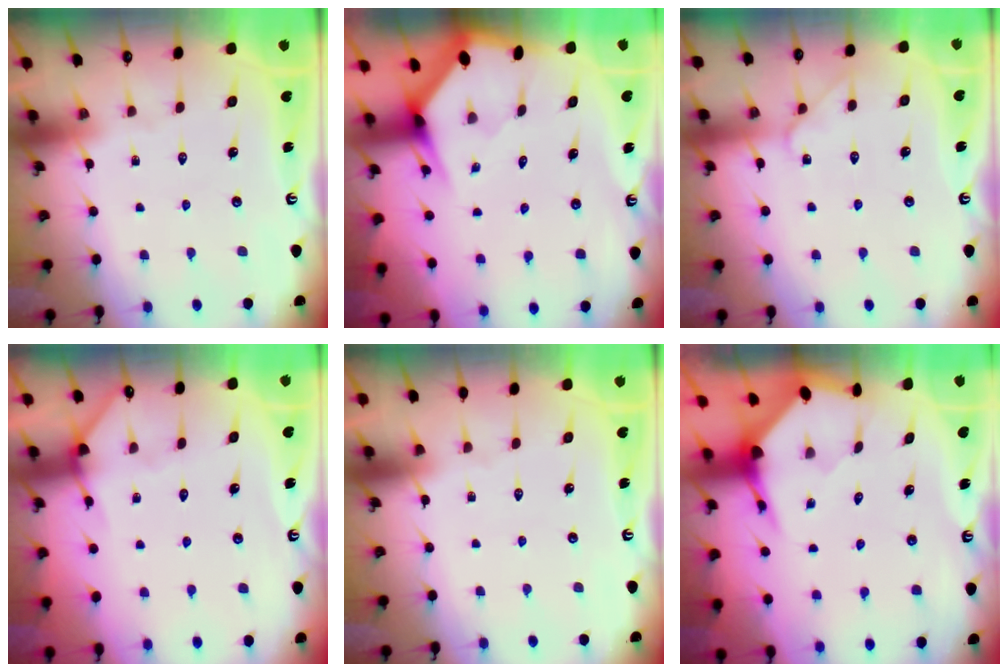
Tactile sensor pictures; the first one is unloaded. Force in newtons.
{"total": 2.8, "press": 2.8, "slide": 0.3}
{"total": 4.1, "press": 4.1, "slide": 0.6}
{"total": 3.7, "press": 3.7, "slide": 0.5}
{"total": 0.0}
{"total": 3.6, "press": 3.5, "slide": 0.4}